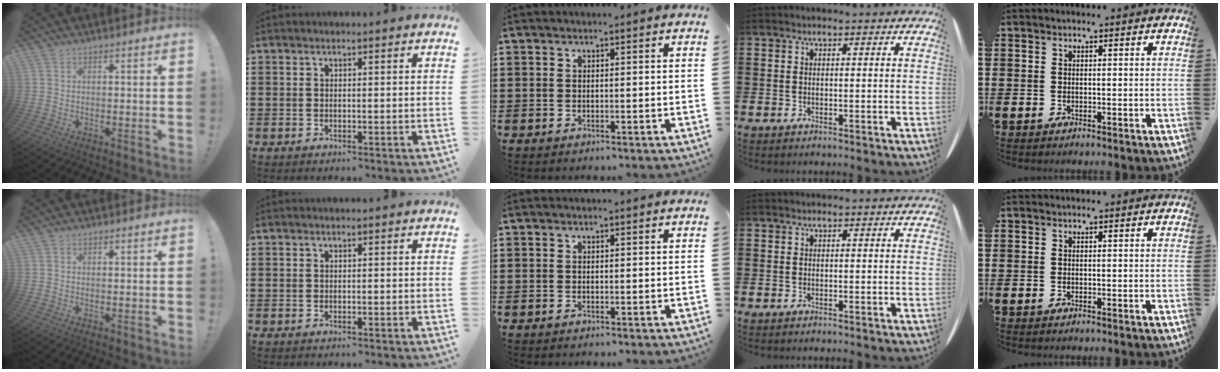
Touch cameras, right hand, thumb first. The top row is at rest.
{}